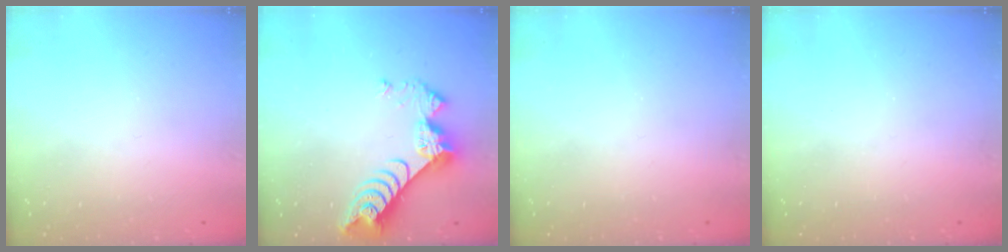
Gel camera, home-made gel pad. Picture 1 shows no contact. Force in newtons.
{"total": 9.3, "press": 9.3, "slide": 0.8}
{"total": 0.0}
{"total": 0.0}